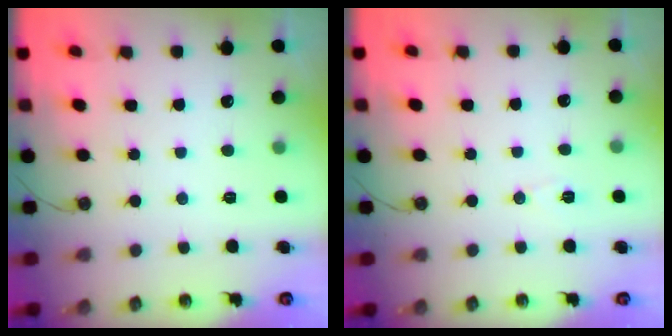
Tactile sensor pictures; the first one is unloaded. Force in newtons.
{"total": 4.1, "press": 3.7, "slide": 1.7}